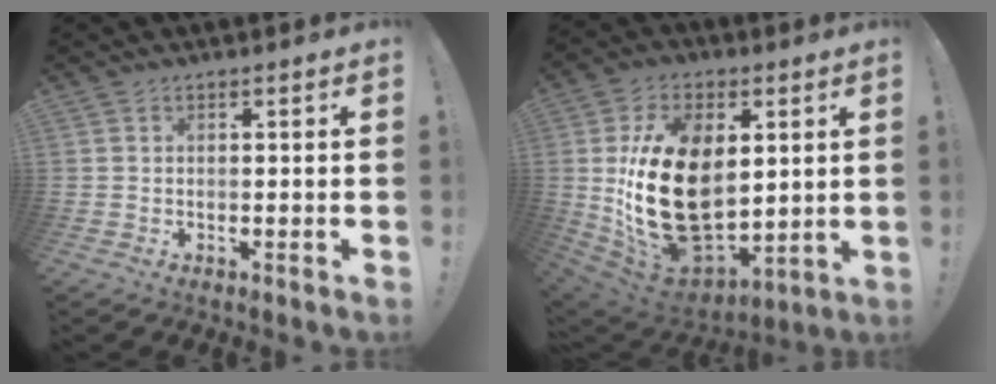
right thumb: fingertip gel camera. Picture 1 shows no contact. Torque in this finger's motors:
{"motor_torque": [0.15, 1.84, 2.77, 0.00, 0.98]}